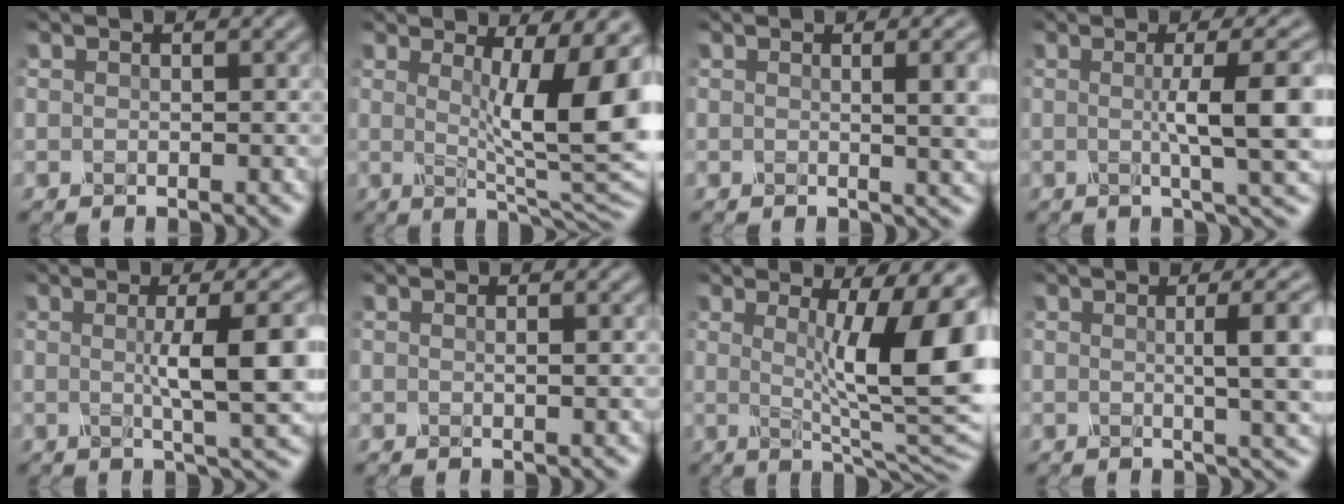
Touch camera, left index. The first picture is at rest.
{"total": 9.1, "force": [1.7, 1.8, 8.7], "torque": [-0.128, -0.008, 0.031]}
{"total": 4.2, "force": [0.8, 1.4, 3.9], "torque": [-0.045, -0.003, 0.019]}
{"total": 6.3, "force": [0.2, 0.9, 6.2], "torque": [-0.091, 0.006, 0.002]}
{"total": 6.7, "force": [0.3, 1.1, 6.6], "torque": [-0.097, 0.006, 0.005]}
{"total": 0.6, "force": [-0.1, -0.1, 0.5], "torque": [-0.013, -0.001, 0.000]}
{"total": 10.3, "force": [1.8, 2.0, 9.9], "torque": [-0.137, -0.008, 0.031]}
{"total": 5.4, "force": [0.8, 1.3, 5.2], "torque": [-0.061, 0.006, 0.009]}